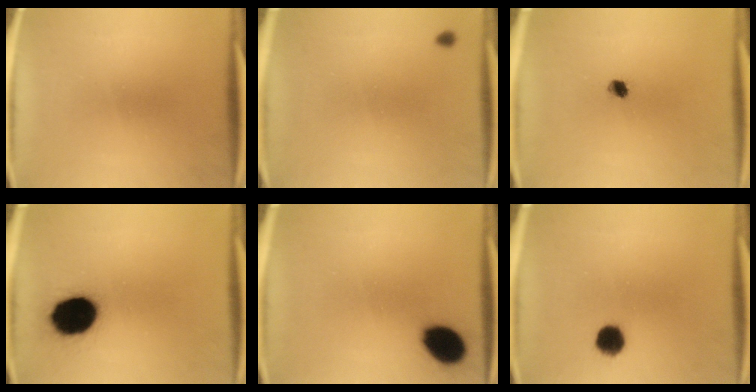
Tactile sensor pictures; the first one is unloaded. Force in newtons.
{"total": 0.8}
{"total": 2.1}
{"total": 15.9}
{"total": 9.4}
{"total": 5.1}